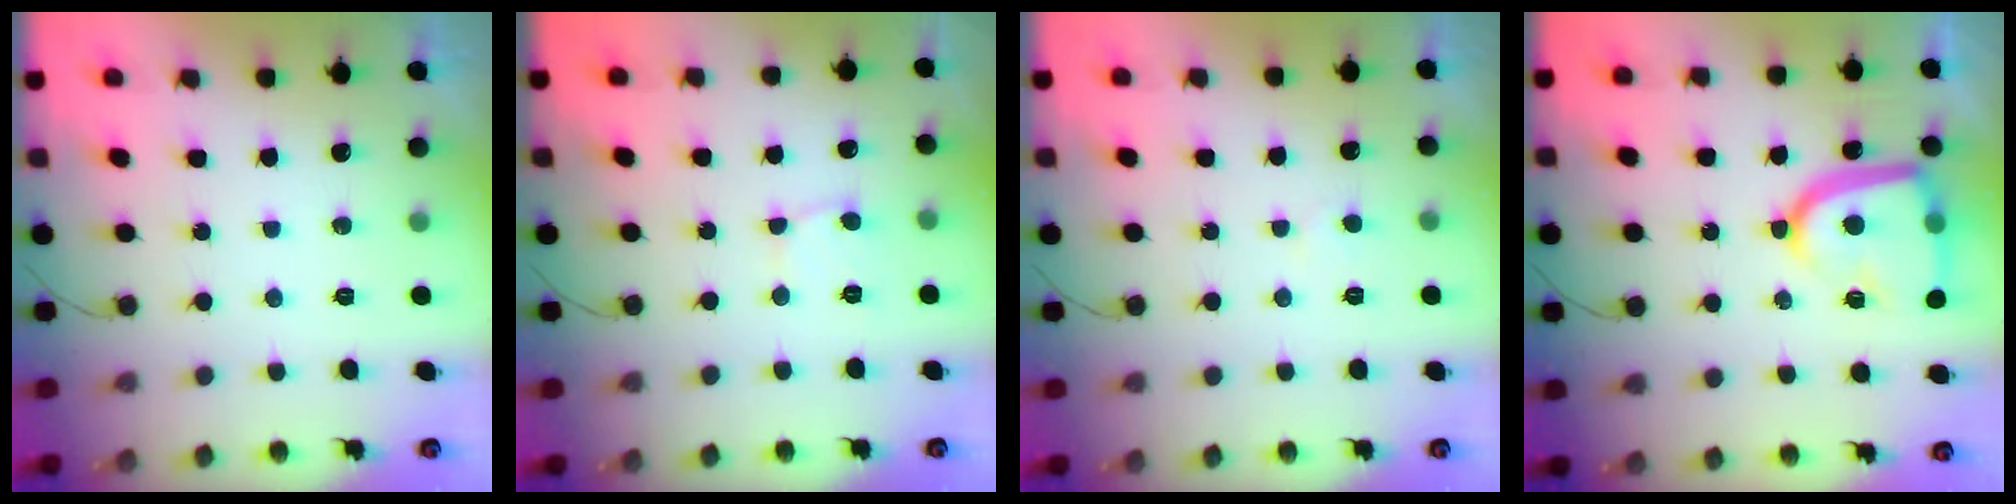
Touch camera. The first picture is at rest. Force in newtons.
{"total": 2.6, "press": 2.6, "slide": 0.2}
{"total": 2.0, "press": 2.0, "slide": 0.2}
{"total": 17.2, "press": 17.1, "slide": 1.6}